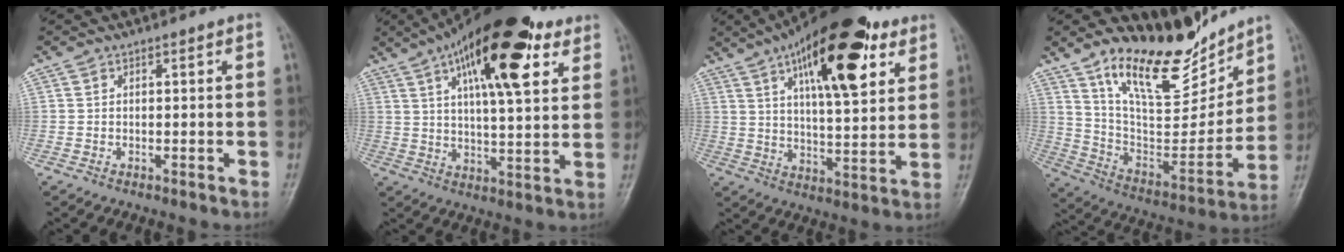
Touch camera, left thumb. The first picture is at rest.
{"total": 22.2, "force": [10.7, 8.0, 17.7], "torque": [-0.255, -0.014, 0.166]}
{"total": 22.8, "force": [10.9, 8.5, 18.2], "torque": [-0.254, -0.025, 0.169]}
{"total": 19.2, "force": [14.8, 6.9, 10.0], "torque": [-0.109, -0.100, 0.264]}